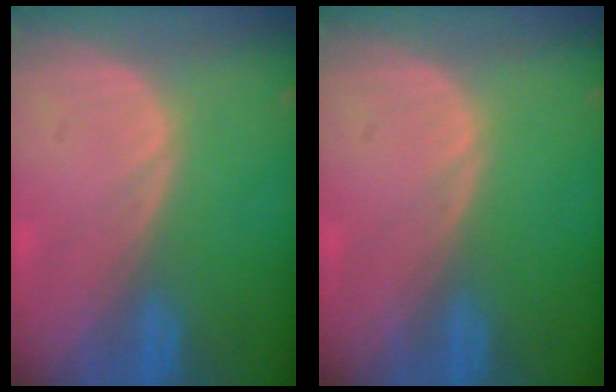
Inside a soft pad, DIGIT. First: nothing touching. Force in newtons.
{"total": 0.0}